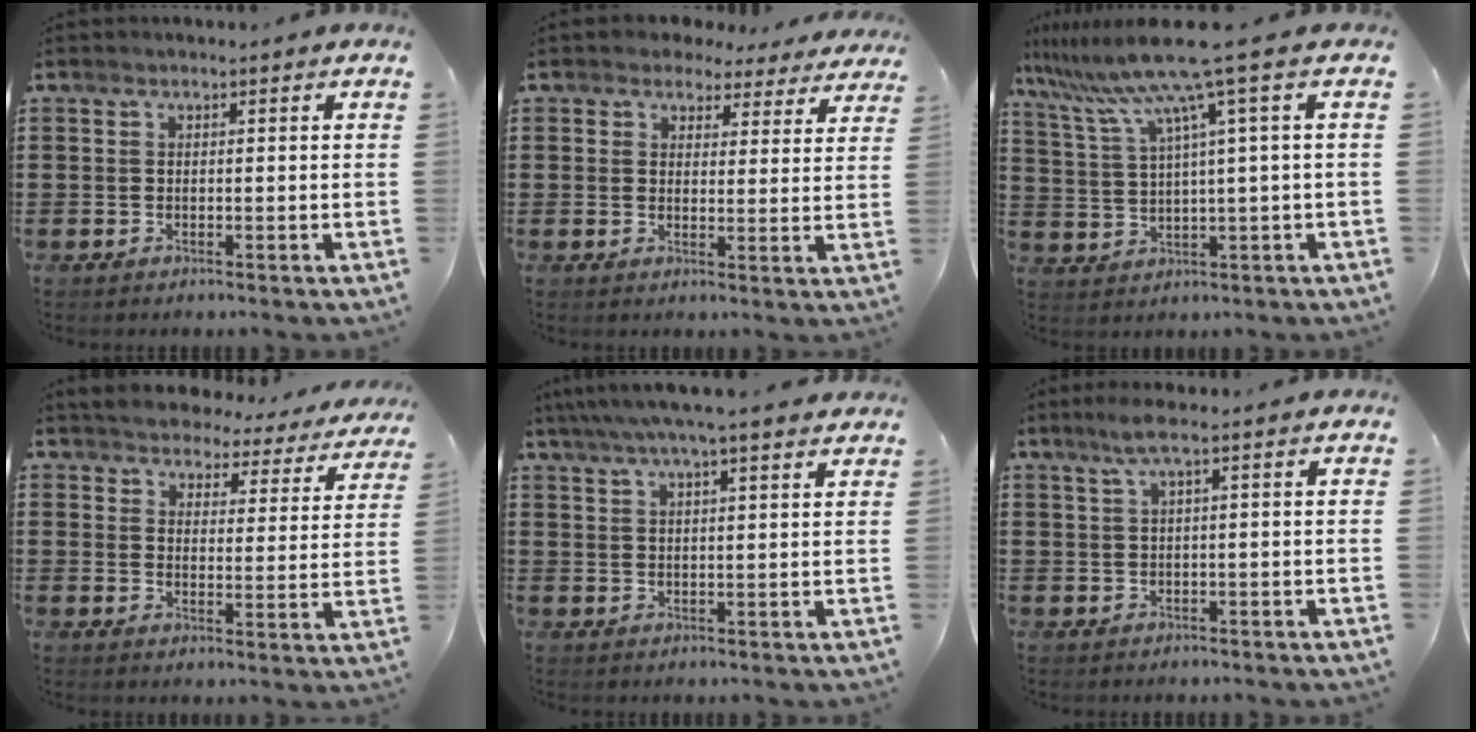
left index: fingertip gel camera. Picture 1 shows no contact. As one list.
[{"total": 3.7, "force": [3.3, 1.6, 0.5], "torque": [-0.019, -0.009, 0.058]}, {"total": 9.8, "force": [5.8, -0.6, 7.8], "torque": [-0.184, -0.031, 0.091]}, {"total": 4.2, "force": [4.1, 0.7, -0.2], "torque": [-0.023, -0.030, 0.069]}, {"total": 4.9, "force": [4.0, 0.0, 2.9], "torque": [-0.068, -0.008, 0.070]}, {"total": 2.7, "force": [0.8, 0.0, 2.6], "torque": [-0.050, -0.001, 0.015]}]